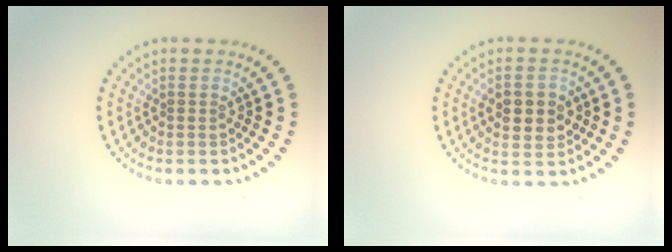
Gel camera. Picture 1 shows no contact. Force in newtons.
{"total": 3.4, "press": 3.4, "slide": 0.0}